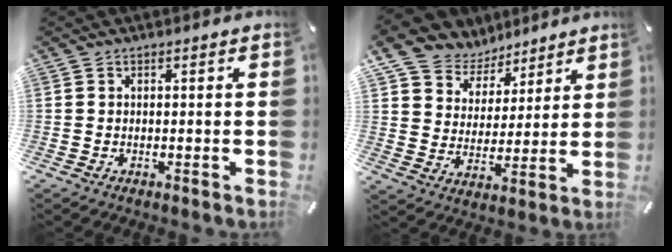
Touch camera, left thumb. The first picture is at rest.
{"total": 10.8, "force": [7.6, 7.4, 1.8], "torque": [-0.053, -0.053, 0.150]}